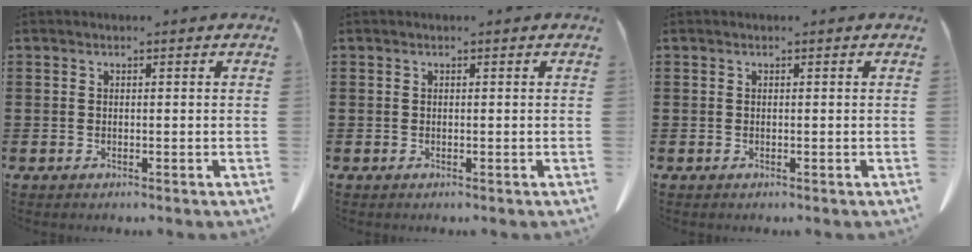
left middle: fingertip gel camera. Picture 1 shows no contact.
{"total": 0.0}
{"total": 0.0}